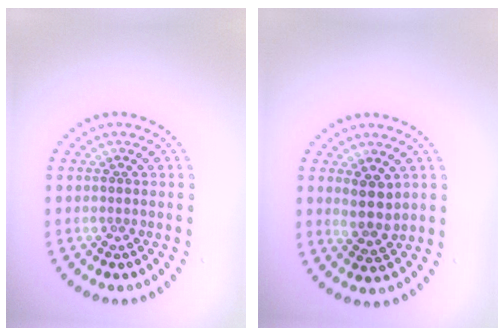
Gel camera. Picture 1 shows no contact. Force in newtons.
{"total": 2.6, "press": 2.3, "slide": 1.2}